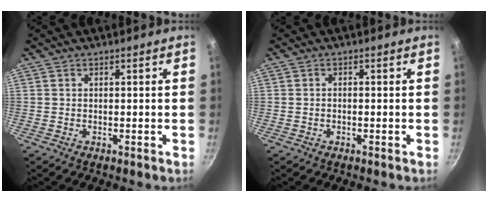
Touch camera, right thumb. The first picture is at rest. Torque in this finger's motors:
{"motor_torque": [-0.18, 0.44, -0.16, -0.17, 0.04]}